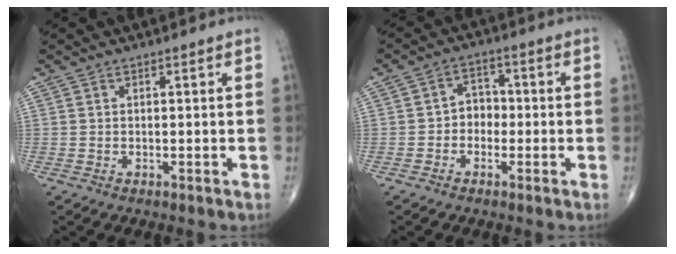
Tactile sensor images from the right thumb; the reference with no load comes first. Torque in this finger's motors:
{"motor_torque": [0.00, 0.16, -0.09, 0.06, 0.02]}